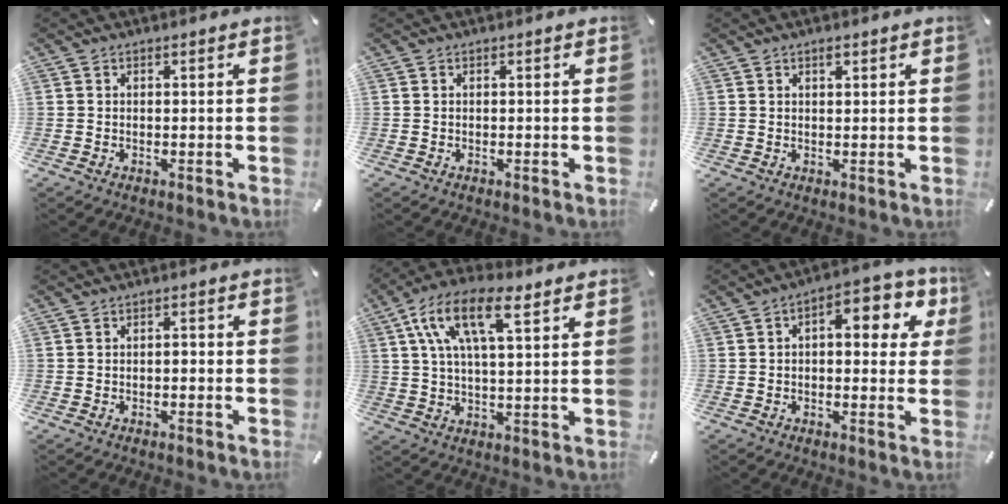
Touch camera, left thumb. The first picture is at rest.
{"total": 0.0}
{"total": 1.2, "force": [0.8, 0.4, 0.9], "torque": [-0.019, 0.000, 0.014]}
{"total": 1.3, "force": [-0.5, 0.7, 1.0], "torque": [-0.021, 0.004, -0.011]}
{"total": 13.6, "force": [6.6, 5.5, 10.5], "torque": [-0.228, -0.009, 0.114]}
{"total": 9.7, "force": [2.7, 5.1, 7.9], "torque": [-0.098, -0.014, 0.038]}